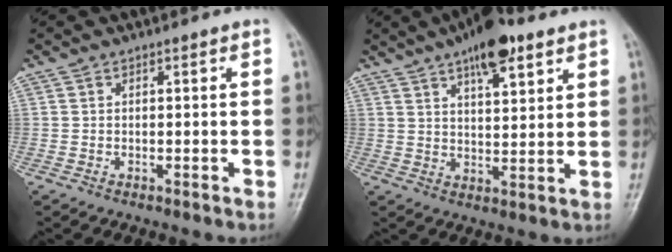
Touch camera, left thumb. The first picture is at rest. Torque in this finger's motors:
{"motor_torque": [1.62, 0.69, 0.60, -0.92, 0.06]}